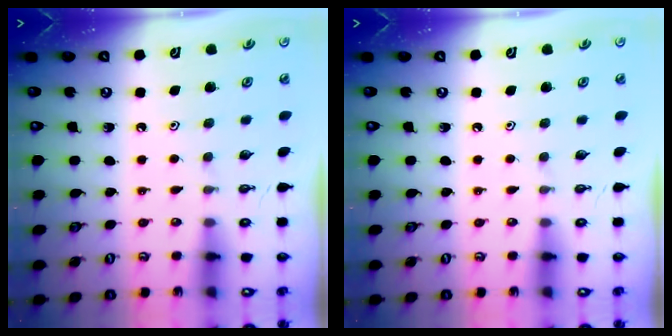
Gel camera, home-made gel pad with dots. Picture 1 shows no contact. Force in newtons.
{"total": 0.0}